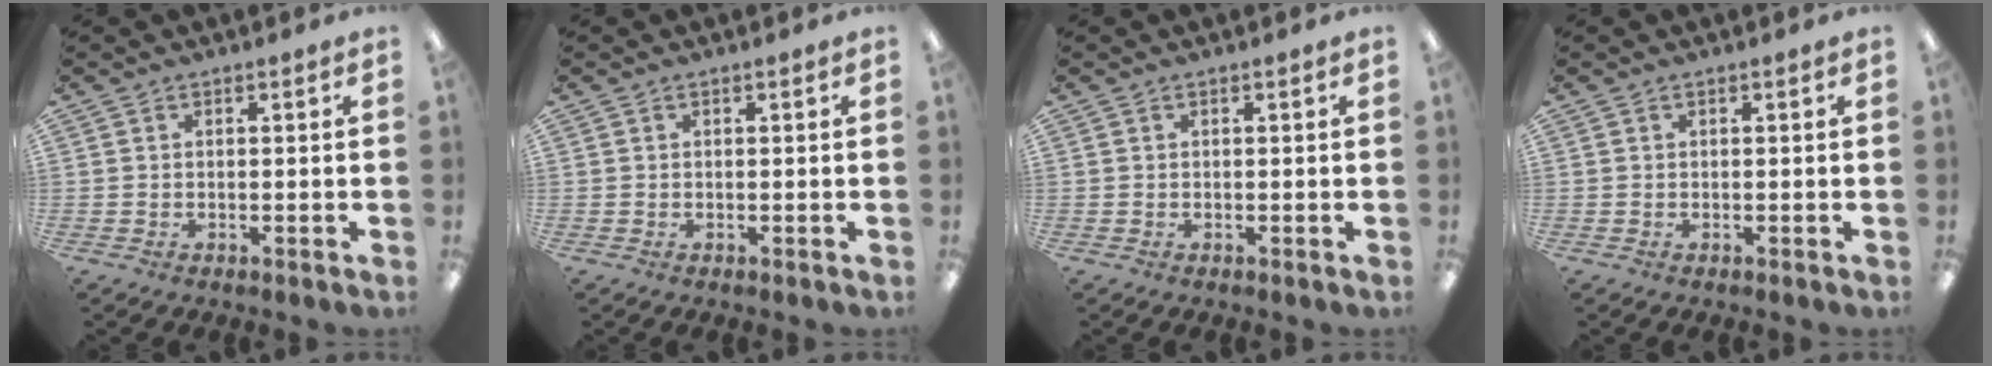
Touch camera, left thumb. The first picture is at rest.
{"total": 0.0}
{"total": 0.0}
{"total": 0.0}